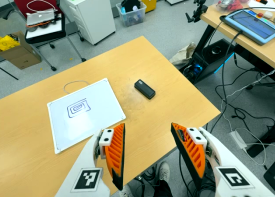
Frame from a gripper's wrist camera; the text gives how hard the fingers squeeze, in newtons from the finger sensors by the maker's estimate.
{"total": 0.0}